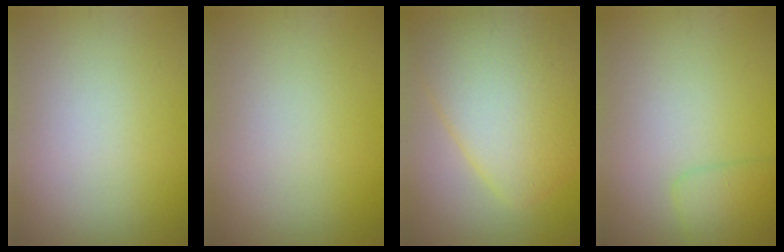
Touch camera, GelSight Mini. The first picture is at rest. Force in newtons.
{"total": 0.0}
{"total": 8.8, "press": 8.8, "slide": 0.1}
{"total": 2.2, "press": 2.2, "slide": 0.2}